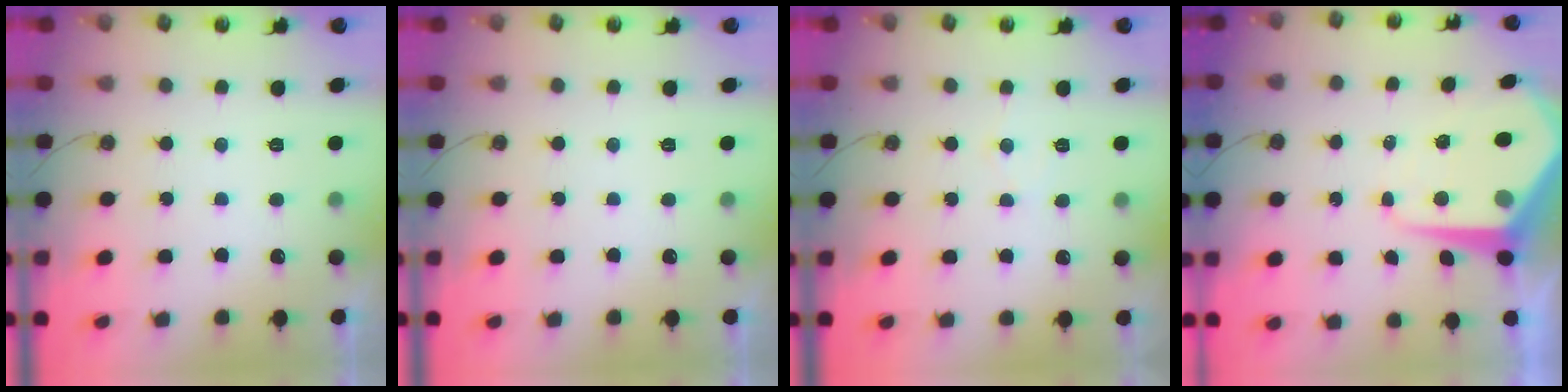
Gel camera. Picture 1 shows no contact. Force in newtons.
{"total": 0.0}
{"total": 4.4, "press": 4.4, "slide": 0.5}
{"total": 10.5, "press": 10.5, "slide": 0.8}